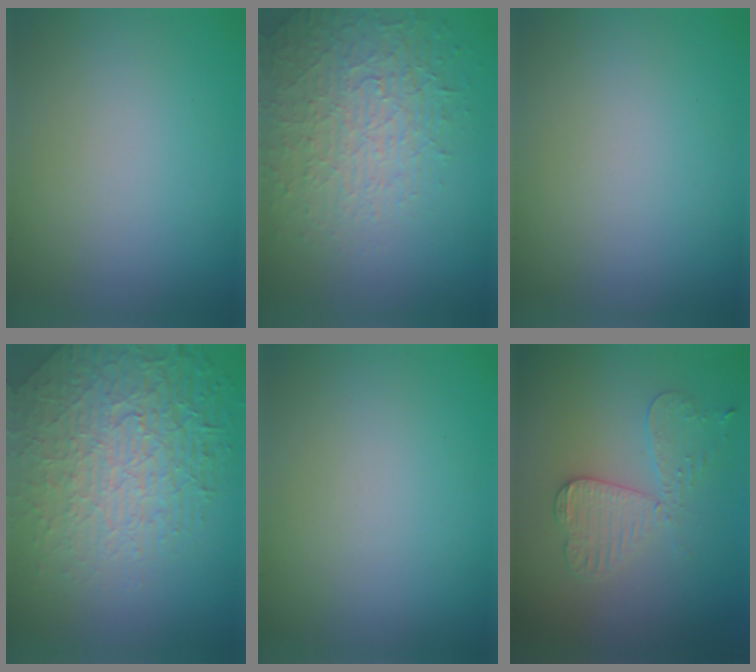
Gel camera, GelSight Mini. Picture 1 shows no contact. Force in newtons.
{"total": 3.9, "press": 3.7, "slide": 1.2}
{"total": 0.0}
{"total": 8.4, "press": 5.9, "slide": 6.0}
{"total": 0.0}
{"total": 3.3, "press": 3.2, "slide": 0.8}